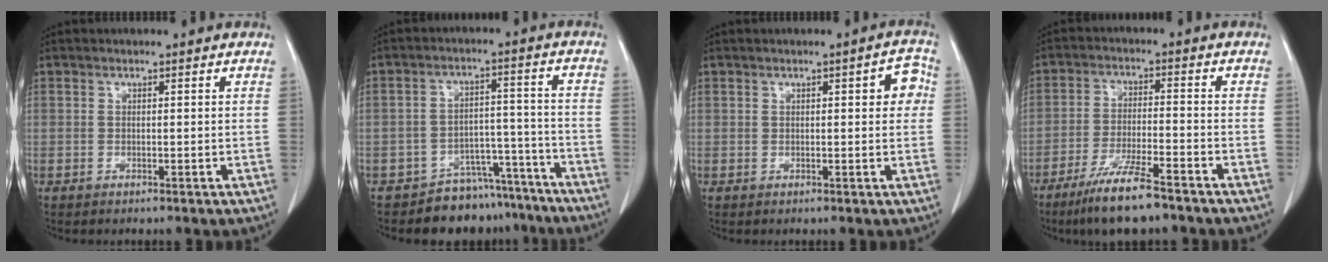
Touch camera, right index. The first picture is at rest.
{"total": 8.7, "force": [-7.4, 4.6, 0.3], "torque": [0.028, 0.061, -0.108]}
{"total": 3.7, "force": [0.7, 1.2, 3.4], "torque": [-0.030, 0.011, 0.002]}
{"total": 9.9, "force": [-7.4, 0.9, 6.5], "torque": [-0.123, -0.025, -0.130]}